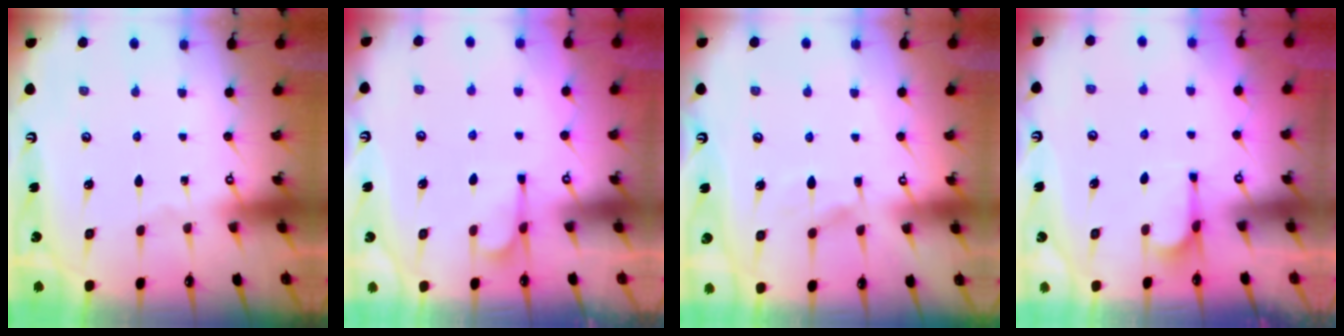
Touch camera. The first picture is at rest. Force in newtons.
{"total": 2.5, "press": 2.0, "slide": 1.4}
{"total": 6.1, "press": 6.1, "slide": 0.5}
{"total": 1.0, "press": 0.3, "slide": 1.0}